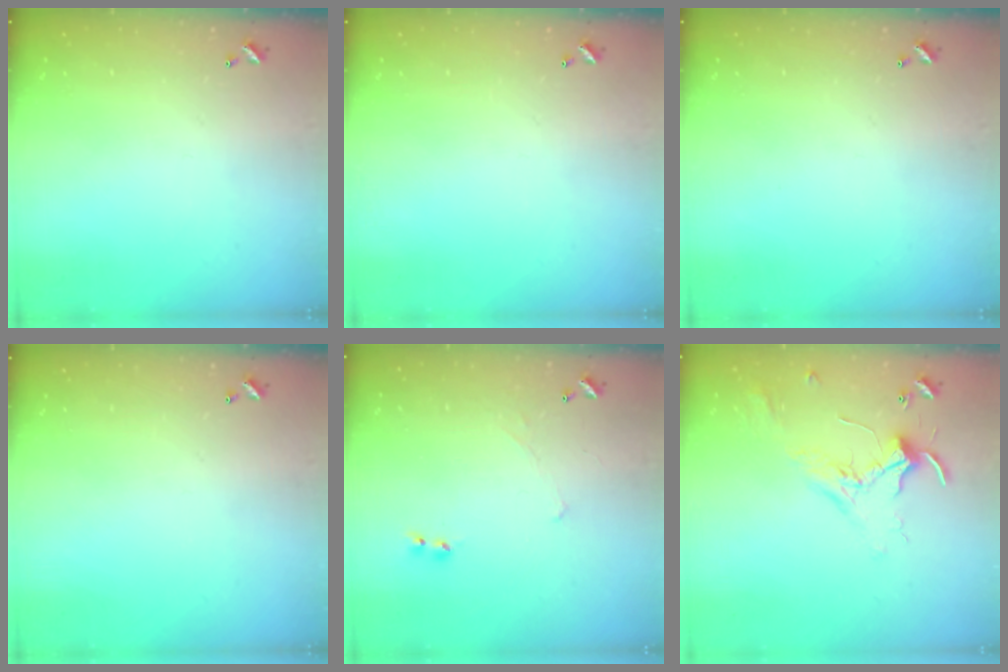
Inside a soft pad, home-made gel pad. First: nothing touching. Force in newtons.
{"total": 0.0}
{"total": 0.0}
{"total": 0.0}
{"total": 2.3, "press": 2.3, "slide": 0.2}
{"total": 2.1, "press": 2.1, "slide": 0.5}